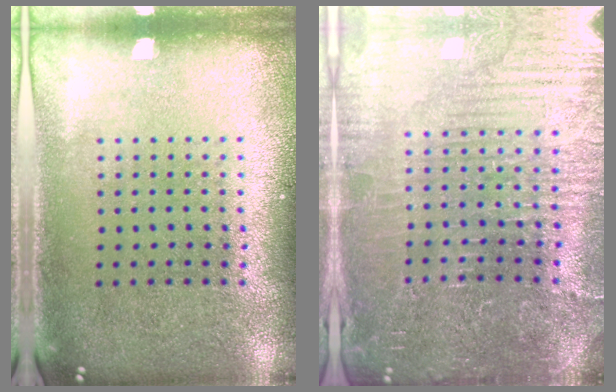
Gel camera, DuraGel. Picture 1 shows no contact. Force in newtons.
{"total": 4.4, "press": 4.2, "slide": 1.2}